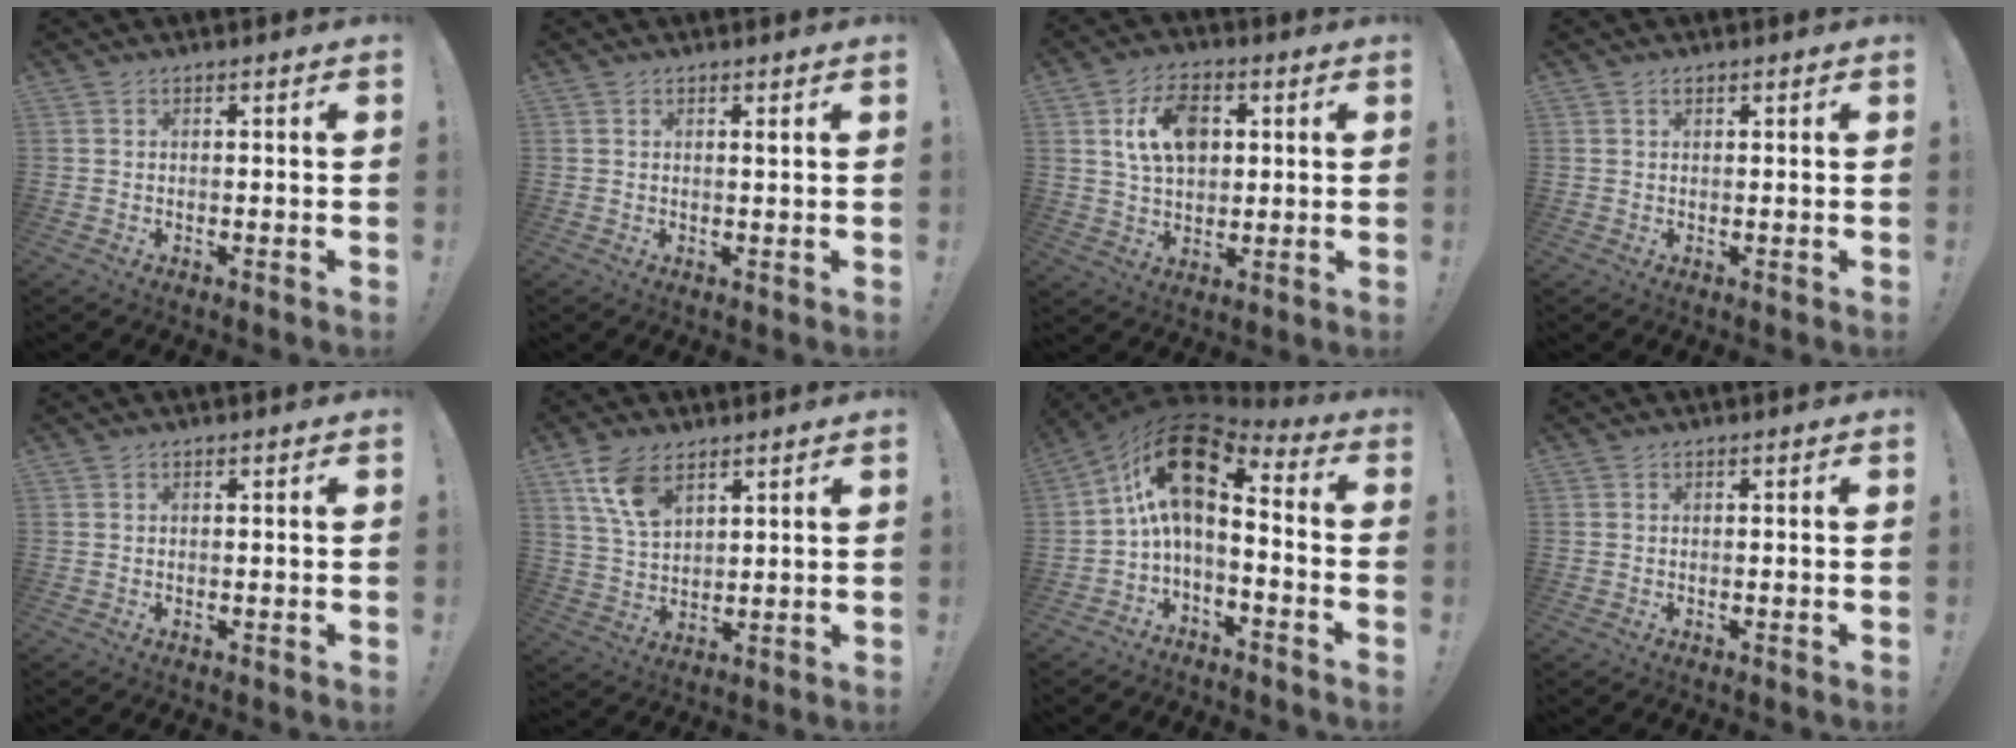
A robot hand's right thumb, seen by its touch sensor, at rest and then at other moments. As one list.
[{"total": 0.6, "force": [0.4, -0.2, 0.4], "torque": [0.006, -0.005, 0.003]}, {"total": 12.1, "force": [3.7, 8.2, 8.0], "torque": [-0.119, 0.004, 0.069]}, {"total": 0.7, "force": [0.4, 0.3, 0.4], "torque": [-0.003, -0.002, 0.007]}, {"total": 0.0}, {"total": 10.0, "force": [6.0, 5.3, 5.9], "torque": [-0.113, -0.023, 0.114]}, {"total": 14.6, "force": [3.5, 6.7, 12.5], "torque": [-0.222, -0.019, 0.064]}, {"total": 0.0}]